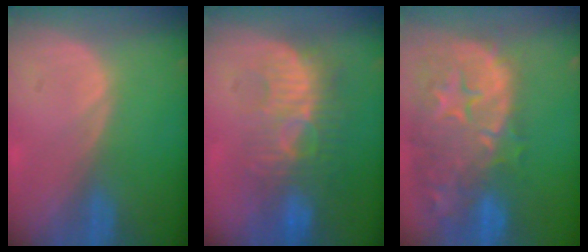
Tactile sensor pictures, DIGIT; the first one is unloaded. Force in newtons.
{"total": 9.1, "press": 8.7, "slide": 2.7}
{"total": 15.2, "press": 12.0, "slide": 9.3}